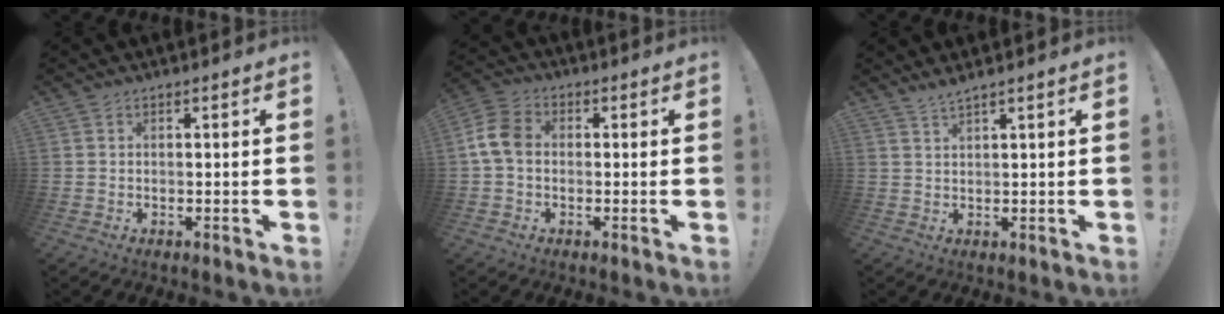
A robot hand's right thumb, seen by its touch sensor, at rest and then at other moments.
{"total": 8.6, "force": [0.0, 6.1, 6.1], "torque": [-0.137, 0.018, 0.008]}
{"total": 2.3, "force": [2.0, -0.4, 1.0], "torque": [-0.031, -0.006, 0.036]}